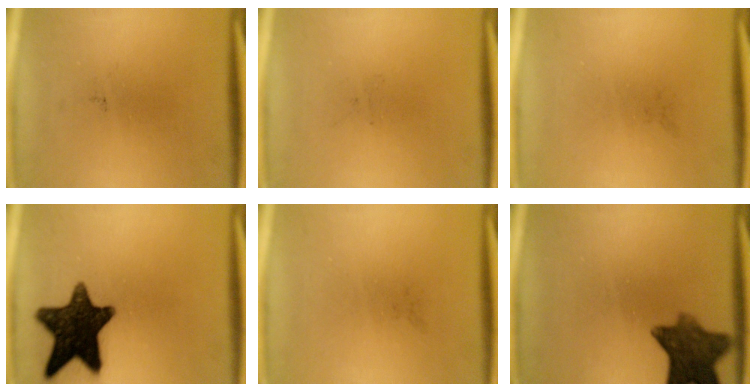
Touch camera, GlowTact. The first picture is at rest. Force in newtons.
{"total": 0.0}
{"total": 0.0}
{"total": 15.7}
{"total": 0.0}
{"total": 9.2}